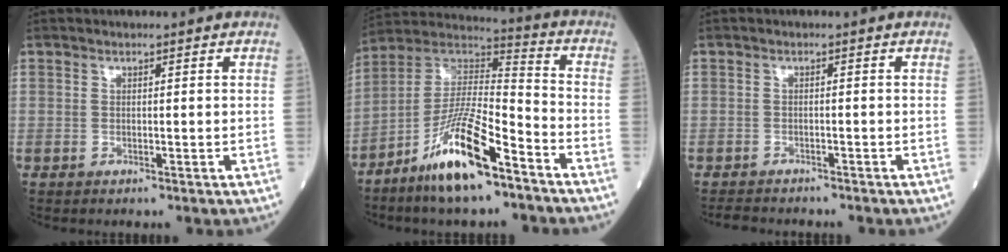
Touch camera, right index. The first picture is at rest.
{"total": 15.0, "force": [-9.2, 2.5, 11.6], "torque": [-0.224, -0.004, -0.169]}
{"total": 3.7, "force": [-3.4, 1.0, 0.7], "torque": [-0.012, -0.009, -0.056]}